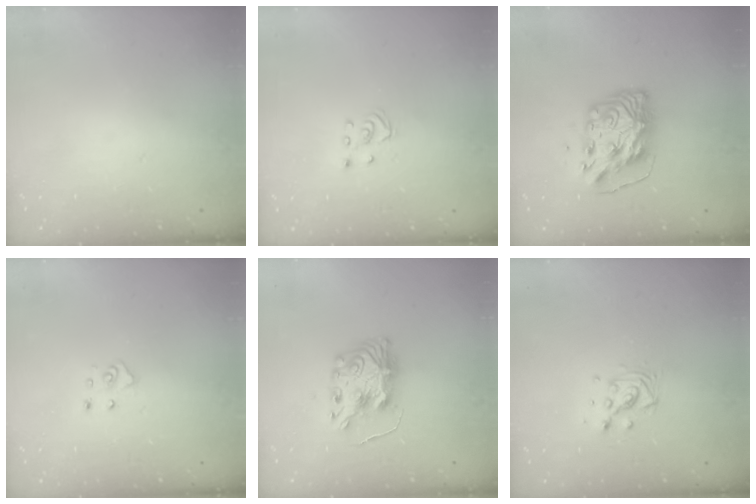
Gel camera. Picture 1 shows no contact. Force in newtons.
{"total": 2.5, "press": 2.5, "slide": 0.2}
{"total": 9.7, "press": 9.6, "slide": 1.3}
{"total": 4.9, "press": 4.8, "slide": 0.4}
{"total": 9.0, "press": 9.0, "slide": 0.9}
{"total": 7.7, "press": 7.3, "slide": 2.4}